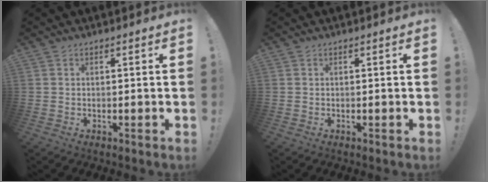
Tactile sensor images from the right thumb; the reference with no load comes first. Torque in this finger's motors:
{"motor_torque": [0.00, 0.00, -0.16, 0.16, 0.00]}